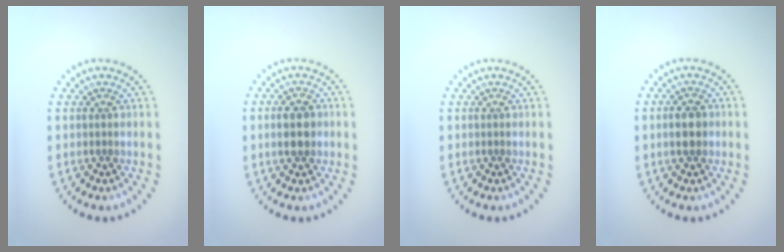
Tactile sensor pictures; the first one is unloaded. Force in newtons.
{"total": 2.9, "press": 2.9, "slide": 0.1}
{"total": 0.0}
{"total": 2.2, "press": 2.2, "slide": 0.2}